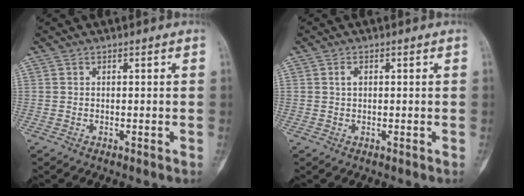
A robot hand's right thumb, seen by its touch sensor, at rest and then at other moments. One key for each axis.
{"total": 1.5, "fx": 0.4, "fy": 1.0, "fz": 1.1, "tx": -0.019, "ty": 0.003, "tz": 0.007}